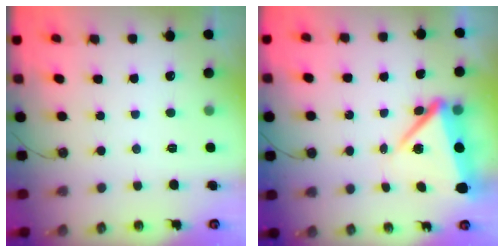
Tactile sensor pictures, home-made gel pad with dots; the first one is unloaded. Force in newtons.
{"total": 7.7, "press": 7.6, "slide": 0.9}